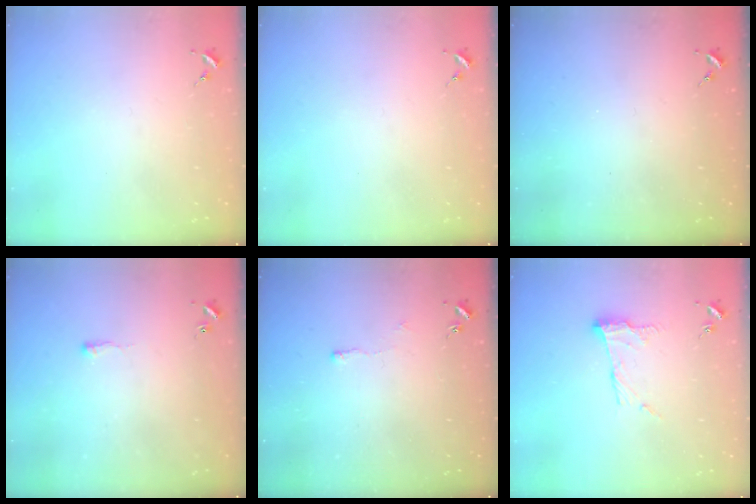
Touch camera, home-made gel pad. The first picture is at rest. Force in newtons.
{"total": 0.0}
{"total": 0.0}
{"total": 2.1, "press": 2.1, "slide": 0.5}
{"total": 2.8, "press": 2.8, "slide": 0.6}
{"total": 10.3, "press": 10.3, "slide": 0.4}